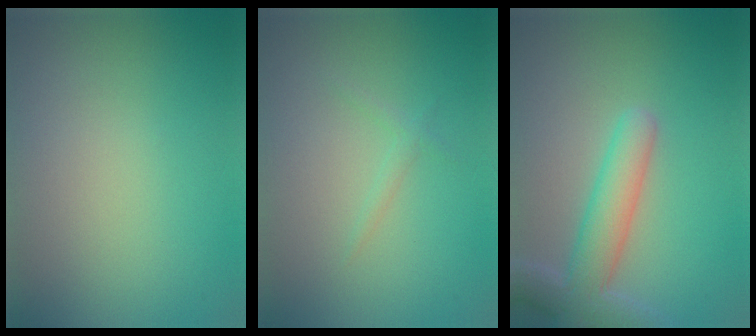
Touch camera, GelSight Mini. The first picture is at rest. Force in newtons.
{"total": 0.8, "press": 0.8, "slide": 0.0}
{"total": 5.4, "press": 5.4, "slide": 0.4}